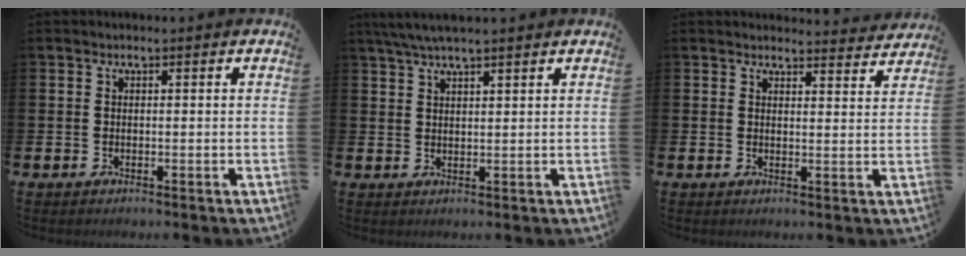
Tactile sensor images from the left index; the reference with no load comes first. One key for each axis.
{"total": 4.2, "fx": 3.6, "fy": 0.5, "fz": 2.2, "tx": -0.047, "ty": -0.004, "tz": 0.065}
{"total": 3.2, "fx": 3.2, "fy": 0.3, "fz": 0.1, "tx": 0.013, "ty": -0.028, "tz": 0.052}